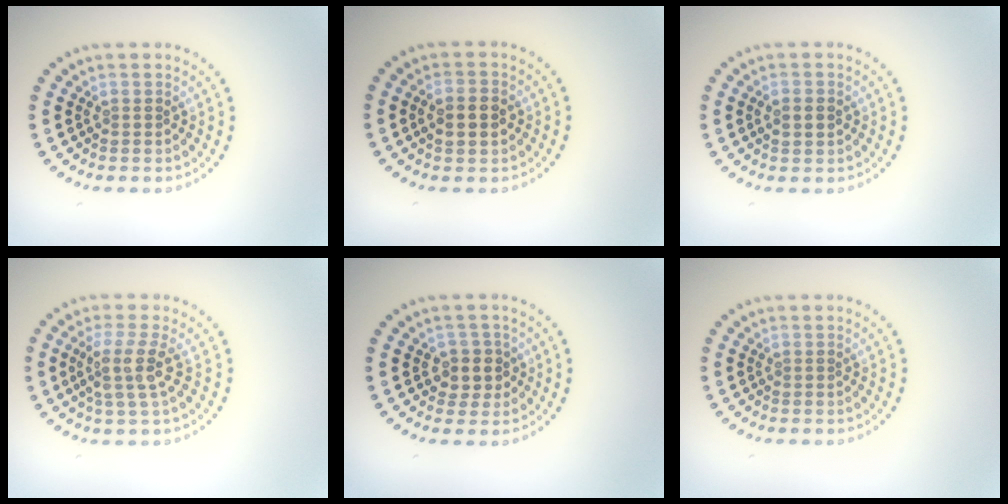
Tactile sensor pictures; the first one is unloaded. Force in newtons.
{"total": 2.6, "press": 2.6, "slide": 0.2}
{"total": 2.2, "press": 2.2, "slide": 0.1}
{"total": 3.4, "press": 2.6, "slide": 2.2}
{"total": 2.3, "press": 2.1, "slide": 0.9}
{"total": 0.0}